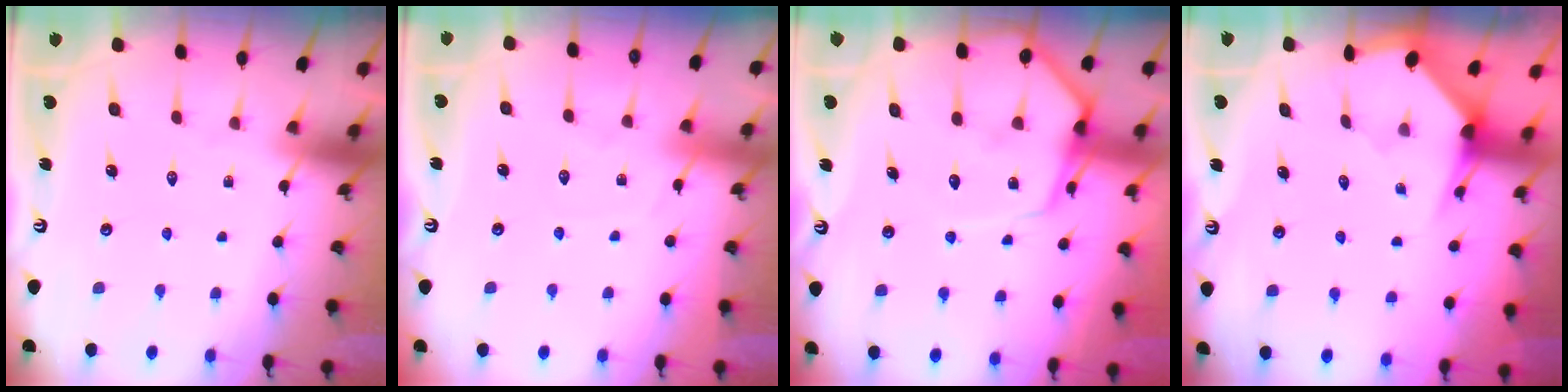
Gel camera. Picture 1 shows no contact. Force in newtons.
{"total": 5.8, "press": 5.7, "slide": 0.7}
{"total": 10.8, "press": 10.7, "slide": 1.2}
{"total": 3.3, "press": 3.3, "slide": 0.3}